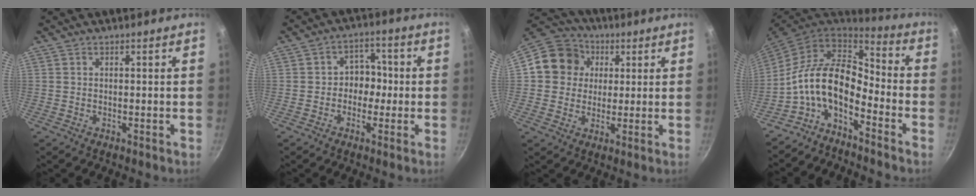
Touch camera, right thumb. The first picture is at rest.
{"total": 5.4, "force": [-0.9, 4.6, 2.7], "torque": [0.016, 0.020, -0.024]}
{"total": 11.4, "force": [2.2, 10.4, 4.1], "torque": [-0.043, 0.018, 0.022]}
{"total": 12.7, "force": [-5.0, 6.9, 9.5], "torque": [-0.160, 0.058, -0.114]}